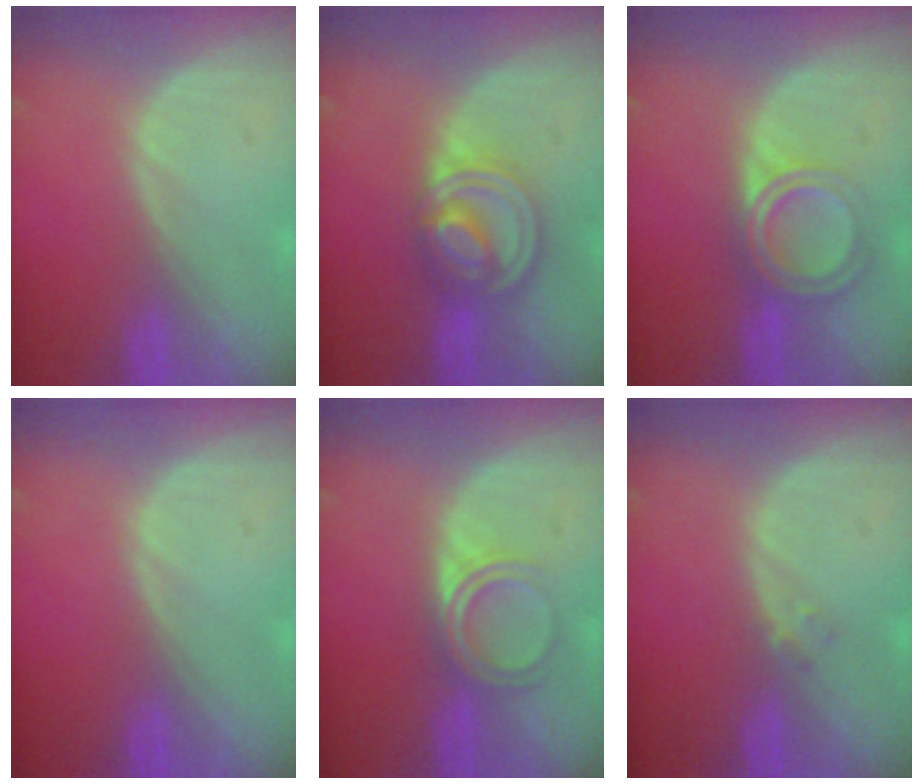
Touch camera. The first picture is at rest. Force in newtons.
{"total": 8.0, "press": 6.9, "slide": 4.1}
{"total": 6.4, "press": 5.4, "slide": 3.5}
{"total": 0.0}
{"total": 4.7, "press": 4.2, "slide": 2.2}
{"total": 1.0, "press": 1.0, "slide": 0.2}